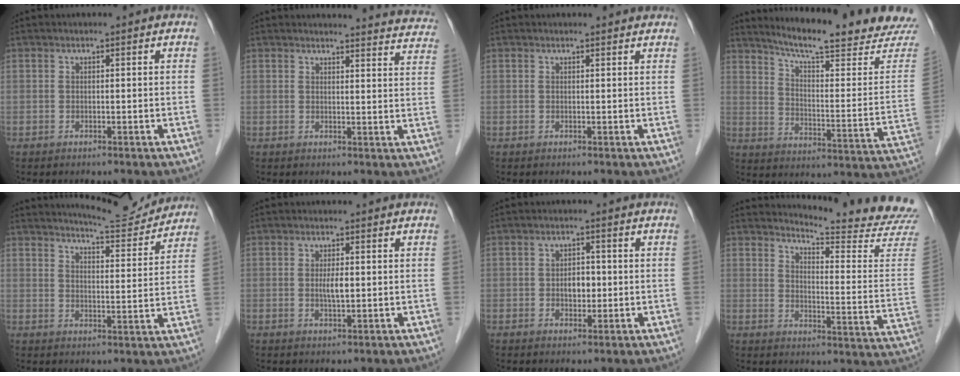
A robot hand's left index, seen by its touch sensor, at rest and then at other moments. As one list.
[{"total": 13.6, "force": [13.4, 1.2, 1.7], "torque": [0.011, -0.069, 0.115]}, {"total": 2.5, "force": [2.5, 0.3, 0.4], "torque": [-0.012, 0.003, 0.019]}, {"total": 21.3, "force": [19.5, 0.6, 8.6], "torque": [-0.129, -0.076, 0.254]}, {"total": 9.6, "force": [9.4, 0.6, 1.5], "torque": [-0.028, -0.009, 0.127]}, {"total": 2.2, "force": [0.0, 0.4, 2.2], "torque": [-0.043, -0.002, 0.002]}, {"total": 3.0, "force": [-0.3, 1.9, 2.3], "torque": [-0.035, 0.005, -0.002]}, {"total": 17.5, "force": [17.2, -1.2, 3.0], "torque": [-0.042, -0.149, 0.188]}]